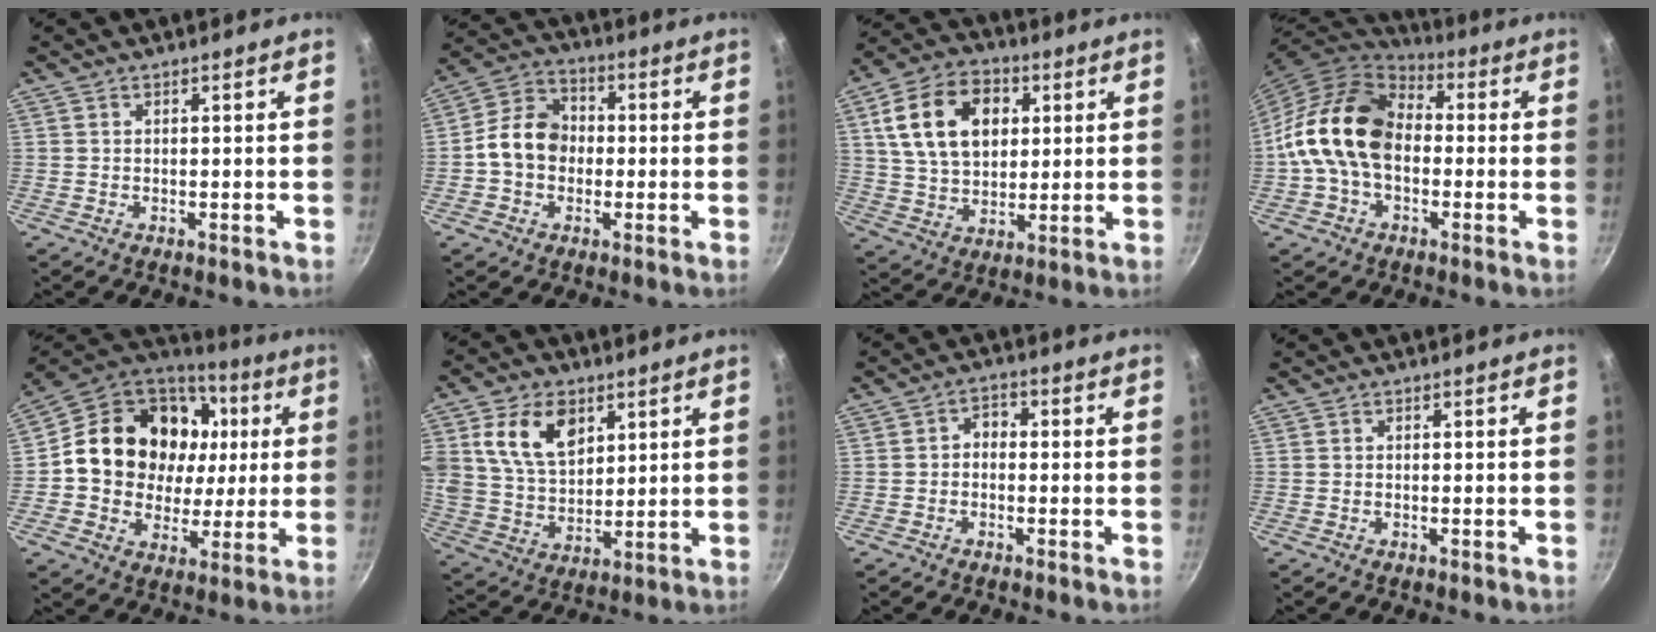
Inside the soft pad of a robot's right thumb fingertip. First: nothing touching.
{"total": 5.8, "force": [-0.6, 4.3, 3.8], "torque": [-0.055, 0.023, -0.021]}
{"total": 16.8, "force": [4.6, 11.6, 11.2], "torque": [-0.171, 0.003, 0.076]}
{"total": 16.9, "force": [-0.7, 11.8, 12.1], "torque": [-0.192, 0.041, -0.030]}
{"total": 22.9, "force": [4.1, 18.7, 12.6], "torque": [-0.199, 0.021, 0.071]}
{"total": 13.5, "force": [5.3, 9.0, 8.5], "torque": [-0.134, -0.020, 0.101]}
{"total": 2.7, "force": [-0.7, 2.0, 1.7], "torque": [-0.023, 0.016, -0.019]}
{"total": 0.0}